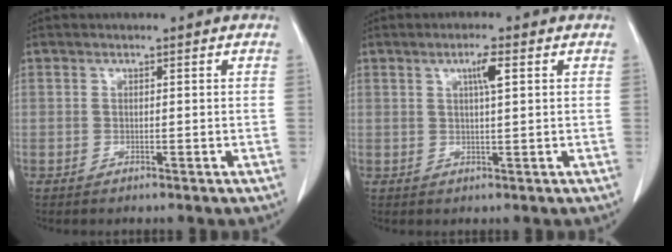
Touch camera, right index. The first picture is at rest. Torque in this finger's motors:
{"motor_torque": [0.30, 0.16, 0.08, 0.04]}